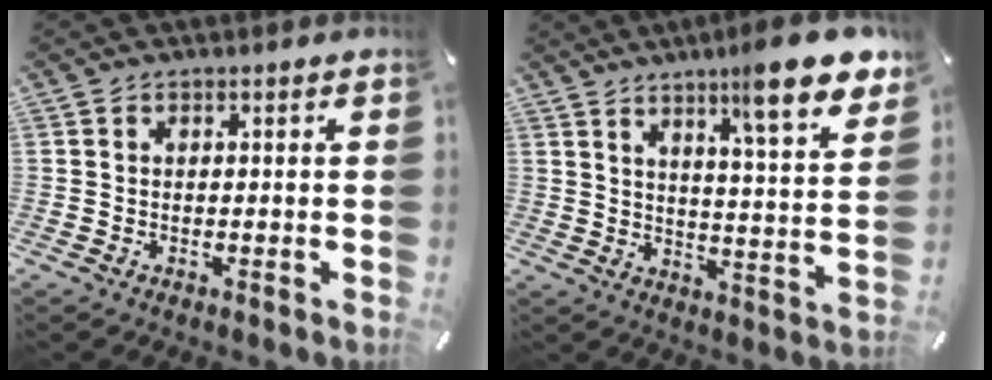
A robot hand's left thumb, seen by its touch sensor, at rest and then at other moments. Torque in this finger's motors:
{"motor_torque": [2.34, 0.69, 1.36, -1.41, 0.33]}